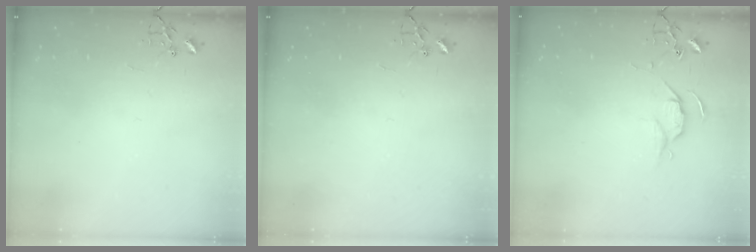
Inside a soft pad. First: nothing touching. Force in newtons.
{"total": 0.0}
{"total": 6.1, "press": 6.0, "slide": 0.7}